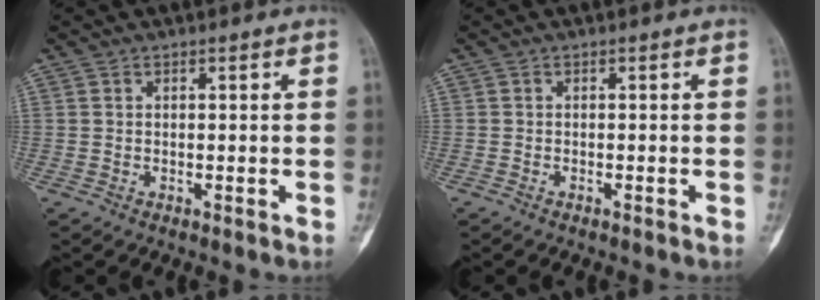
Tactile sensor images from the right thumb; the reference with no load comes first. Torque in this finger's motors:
{"motor_torque": [-0.42, 0.03, -0.24, -0.06, -0.04]}